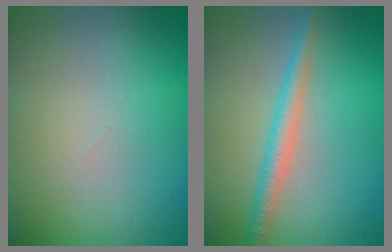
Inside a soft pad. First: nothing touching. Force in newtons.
{"total": 2.5, "press": 2.5, "slide": 0.1}